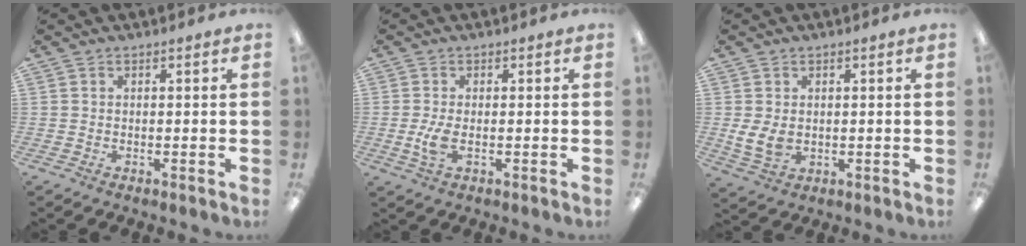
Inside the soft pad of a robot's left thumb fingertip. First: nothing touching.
{"total": 4.8, "force": [-0.5, 2.2, 4.2], "torque": [-0.083, -0.005, -0.014]}
{"total": 5.3, "force": [0.3, 3.8, 3.8], "torque": [-0.079, -0.004, 0.005]}